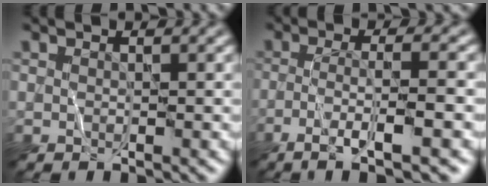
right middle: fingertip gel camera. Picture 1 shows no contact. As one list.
[{"total": 5.6, "force": [-2.4, 0.8, 5.0], "torque": [-0.077, 0.012, -0.049]}]